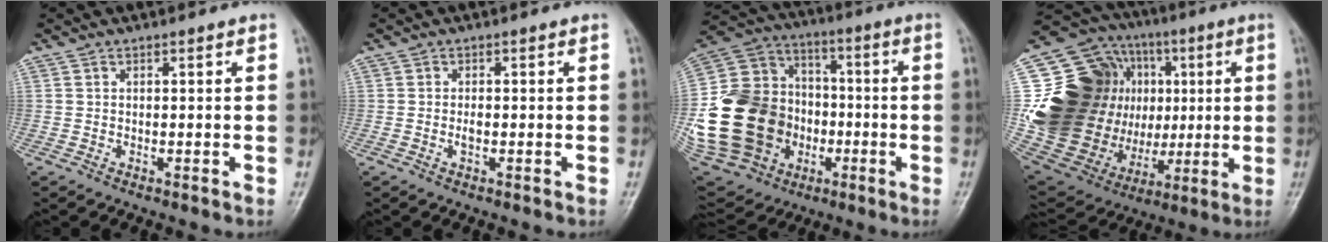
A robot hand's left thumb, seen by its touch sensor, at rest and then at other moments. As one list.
[{"total": 1.2, "force": [-0.3, 0.6, 1.1], "torque": [-0.019, 0.002, -0.004]}, {"total": 27.4, "force": [-4.6, 22.4, 15.0], "torque": [-0.306, 0.068, -0.062]}, {"total": 31.0, "force": [1.8, 23.5, 20.2], "torque": [-0.343, 0.031, 0.054]}]